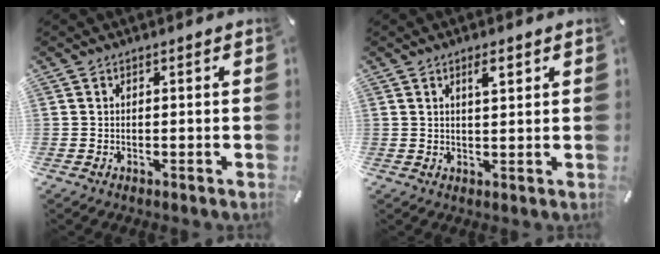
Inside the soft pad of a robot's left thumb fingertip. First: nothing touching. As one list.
[{"total": 3.4, "force": [1.9, 1.0, 2.6], "torque": [-0.040, -0.005, 0.029]}]